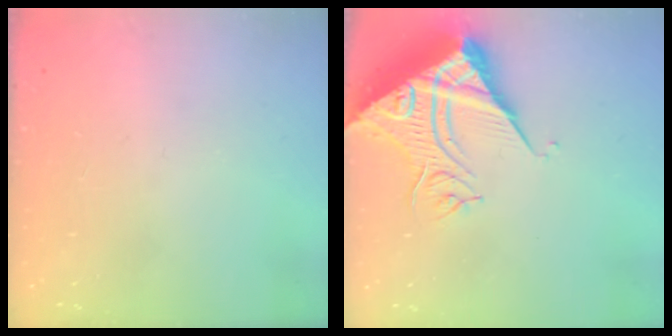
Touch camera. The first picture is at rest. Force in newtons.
{"total": 12.0, "press": 11.9, "slide": 0.7}